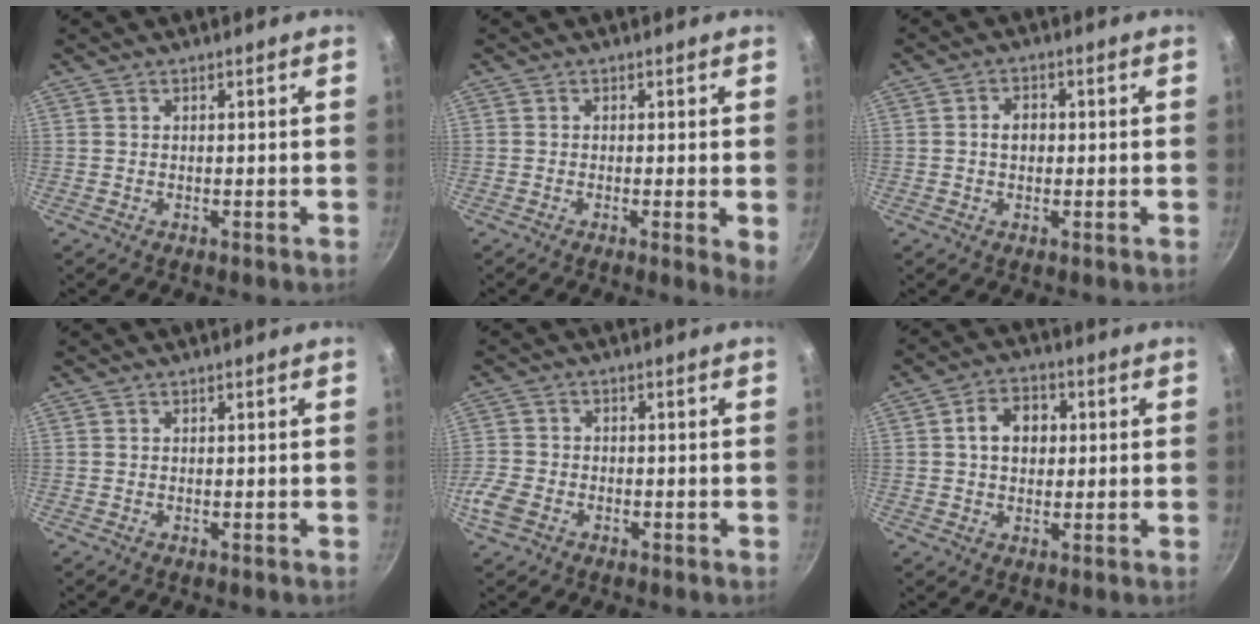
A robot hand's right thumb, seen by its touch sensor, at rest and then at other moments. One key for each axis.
{"total": 3.5, "fx": -0.3, "fy": 0.7, "fz": 3.4, "tx": -0.041, "ty": -0.010, "tz": -0.008}
{"total": 3.2, "fx": 0.0, "fy": 2.5, "fz": 2.1, "tx": -0.018, "ty": 0.009, "tz": -0.001}
{"total": 0.0}
{"total": 5.9, "fx": -2.9, "fy": 4.1, "fz": 3.1, "tx": -0.072, "ty": 0.015, "tz": -0.063}
{"total": 7.2, "fx": 1.0, "fy": 5.5, "fz": 4.6, "tx": -0.049, "ty": 0.011, "tz": 0.008}